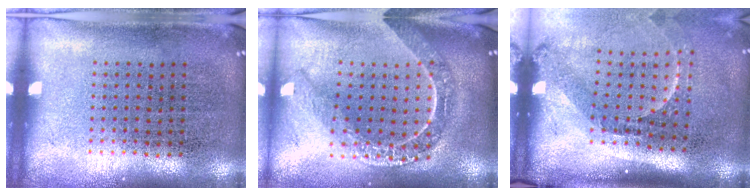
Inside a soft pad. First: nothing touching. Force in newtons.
{"total": 2.1, "press": 1.9, "slide": 1.0}
{"total": 2.2, "press": 1.6, "slide": 1.6}